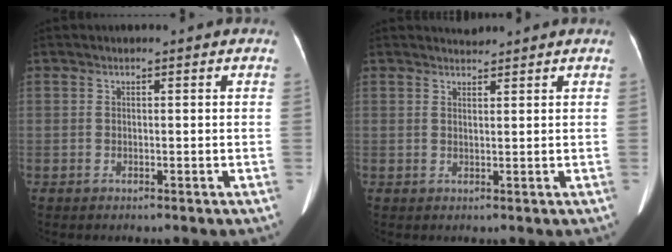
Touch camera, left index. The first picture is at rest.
{"total": 1.4, "force": [1.4, -0.1, -0.2], "torque": [-0.001, 0.000, 0.025]}